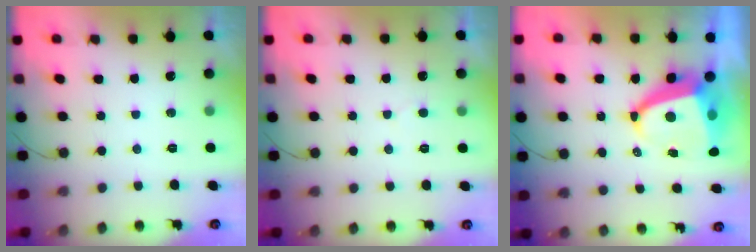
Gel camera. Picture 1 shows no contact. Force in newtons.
{"total": 2.2, "press": 2.2, "slide": 0.2}
{"total": 10.2, "press": 10.1, "slide": 1.3}